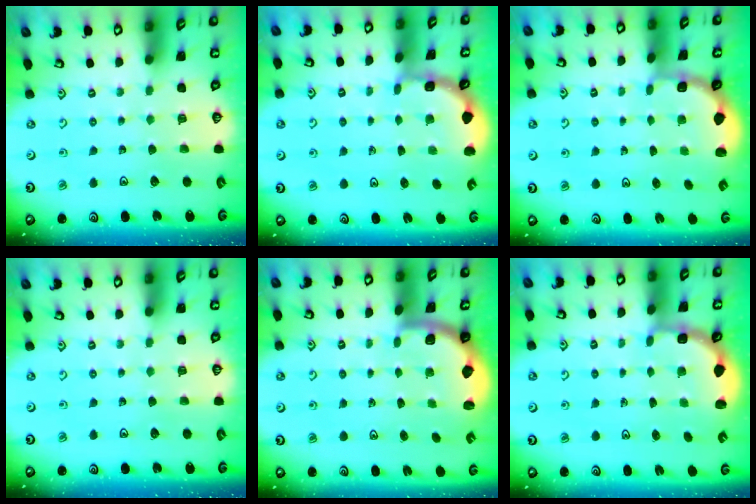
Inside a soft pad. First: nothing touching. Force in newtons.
{"total": 2.1, "press": 2.1, "slide": 0.2}
{"total": 1.9, "press": 1.7, "slide": 0.7}
{"total": 0.0}
{"total": 2.0, "press": 2.0, "slide": 0.5}
{"total": 2.7, "press": 2.4, "slide": 1.4}